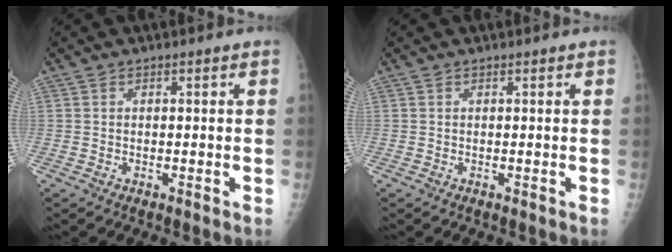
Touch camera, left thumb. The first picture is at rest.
{"total": 0.0}